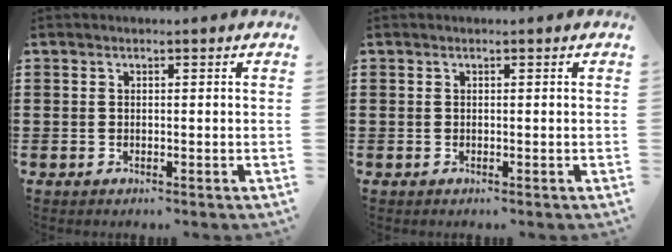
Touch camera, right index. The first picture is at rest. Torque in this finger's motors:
{"motor_torque": [0.00, 0.00, 0.00, 0.00]}